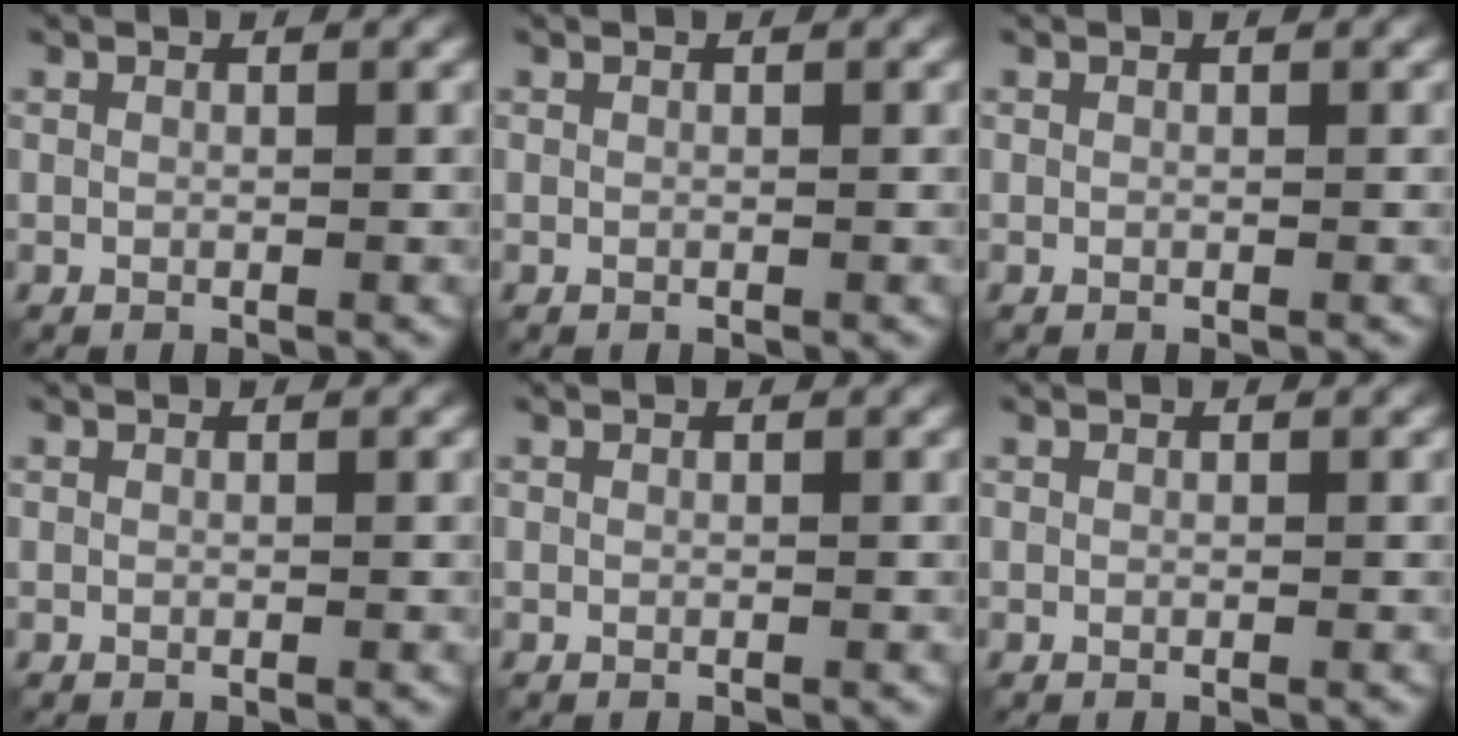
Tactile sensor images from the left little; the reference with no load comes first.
{"total": 0.0}
{"total": 0.0}
{"total": 0.0}
{"total": 0.0}
{"total": 0.0}